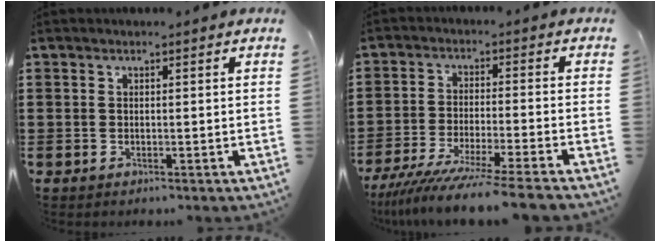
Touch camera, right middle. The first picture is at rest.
{"total": 7.5, "force": [-6.7, -0.8, 3.3], "torque": [-0.065, -0.020, -0.127]}